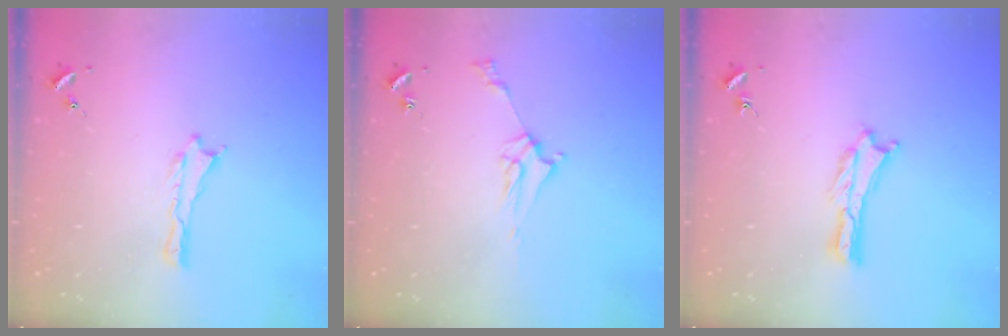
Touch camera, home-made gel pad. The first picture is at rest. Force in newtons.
{"total": 4.3, "press": 4.3, "slide": 0.5}
{"total": 0.6, "press": 0.6, "slide": 0.2}